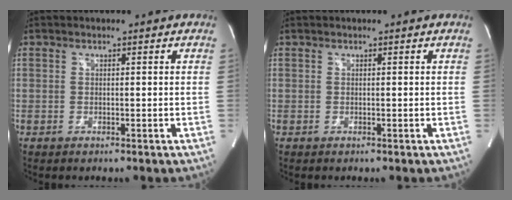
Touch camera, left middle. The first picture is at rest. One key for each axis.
{"total": 0.0}